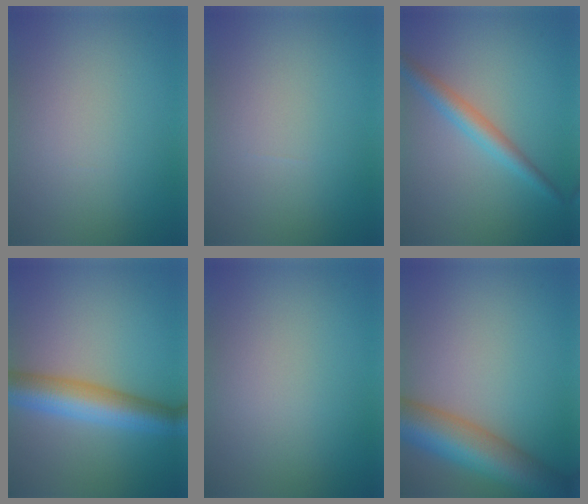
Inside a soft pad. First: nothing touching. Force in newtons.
{"total": 0.0}
{"total": 2.9, "press": 2.9, "slide": 0.0}
{"total": 6.4, "press": 6.4, "slide": 0.2}
{"total": 0.0}
{"total": 8.8, "press": 8.8, "slide": 0.4}